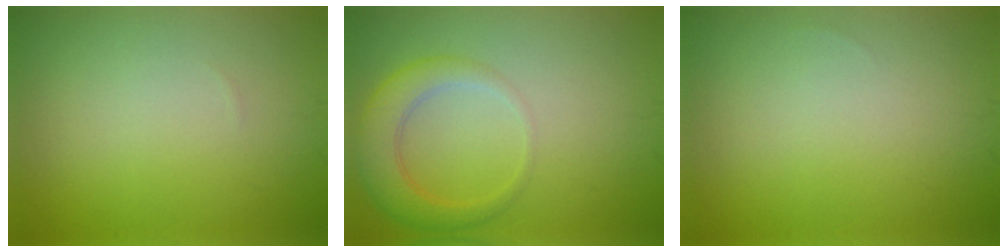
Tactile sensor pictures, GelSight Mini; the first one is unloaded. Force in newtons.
{"total": 4.0, "press": 3.9, "slide": 0.3}
{"total": 0.0}